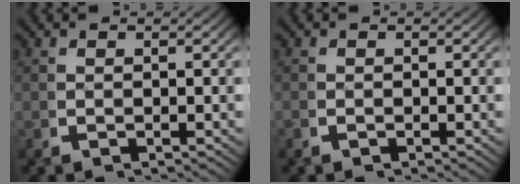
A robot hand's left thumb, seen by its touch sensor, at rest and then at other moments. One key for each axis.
{"total": 0.0}